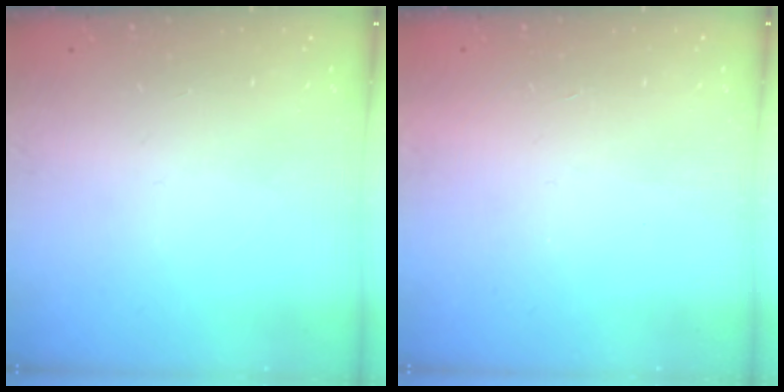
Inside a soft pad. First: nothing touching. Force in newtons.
{"total": 1.6, "press": 1.6, "slide": 0.1}